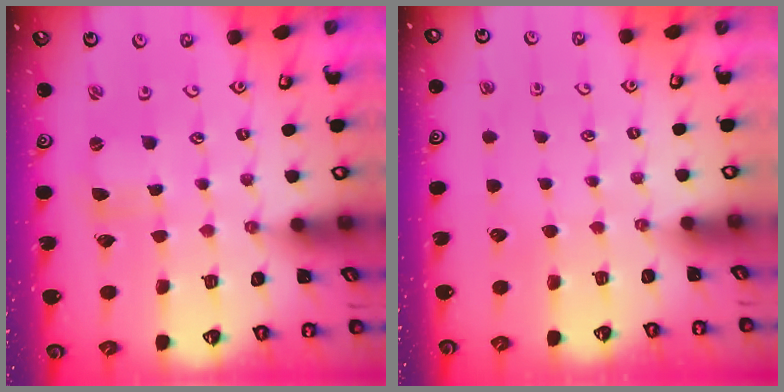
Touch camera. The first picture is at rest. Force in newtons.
{"total": 0.0}